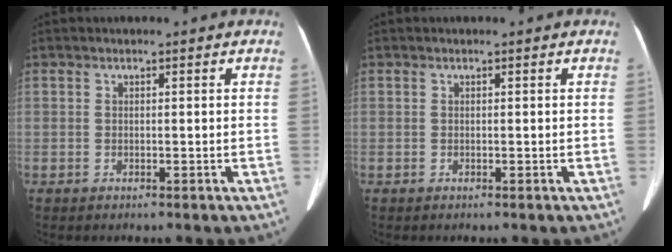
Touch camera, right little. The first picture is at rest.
{"total": 0.0}